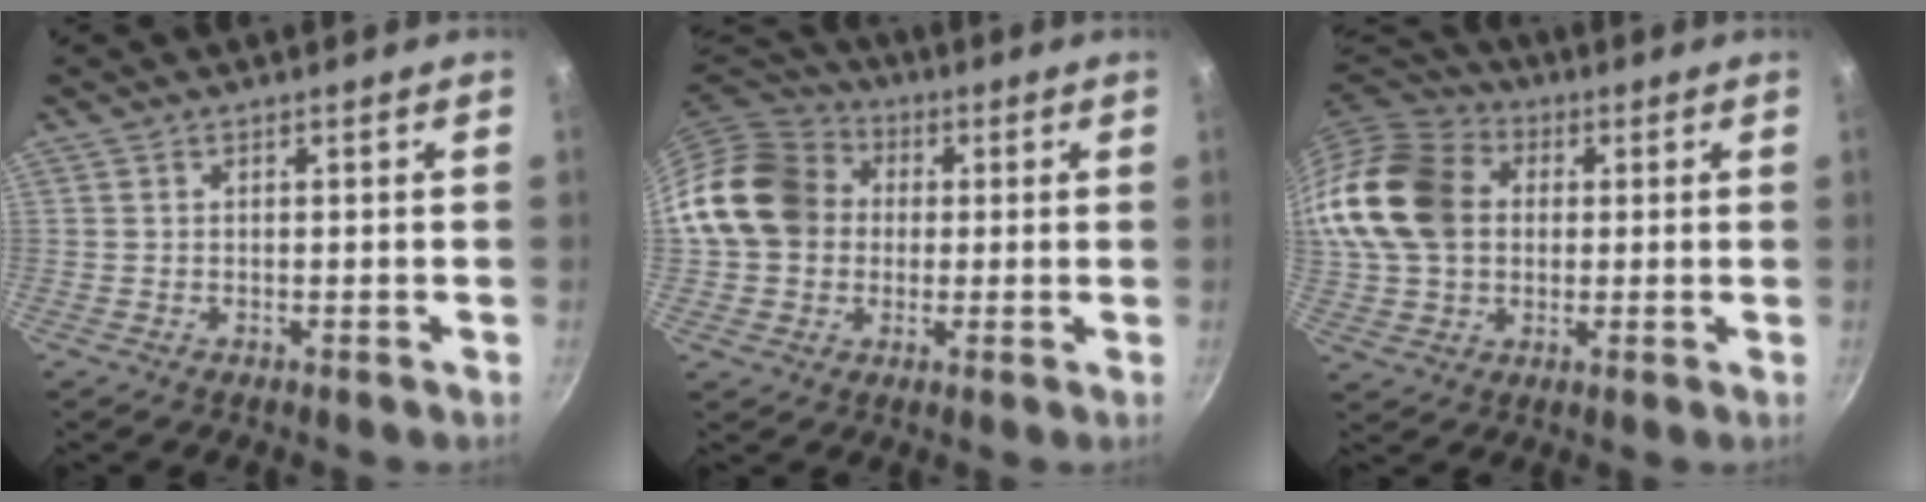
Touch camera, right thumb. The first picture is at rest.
{"total": 16.0, "force": [1.5, 13.6, 8.4], "torque": [-0.133, 0.036, 0.017]}
{"total": 19.7, "force": [2.7, 15.2, 12.3], "torque": [-0.236, 0.029, 0.042]}